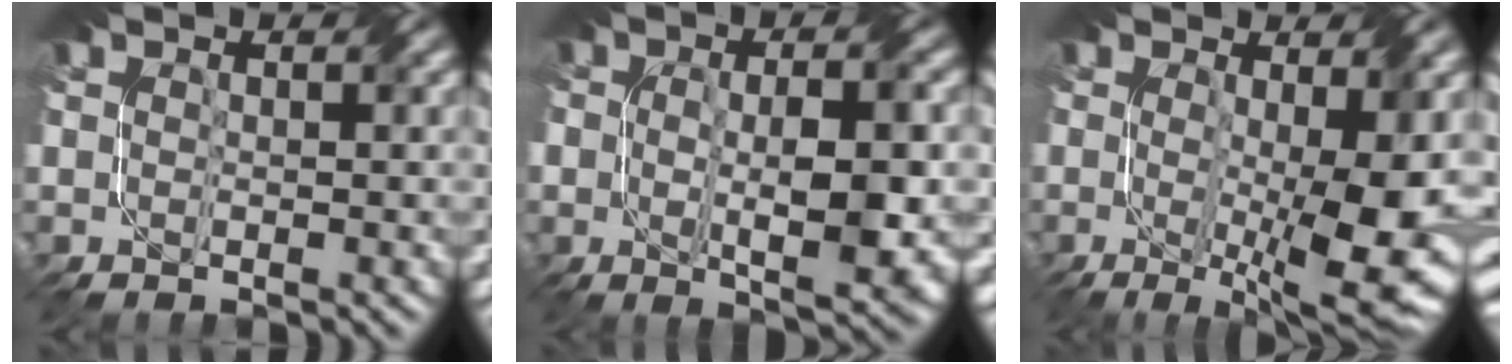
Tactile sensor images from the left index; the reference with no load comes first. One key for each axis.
{"total": 6.6, "fx": -1.0, "fy": 2.7, "fz": 5.9, "tx": -0.101, "ty": -0.011, "tz": -0.010}
{"total": 10.2, "fx": -1.1, "fy": 3.3, "fz": 9.6, "tx": -0.134, "ty": -0.016, "tz": -0.012}